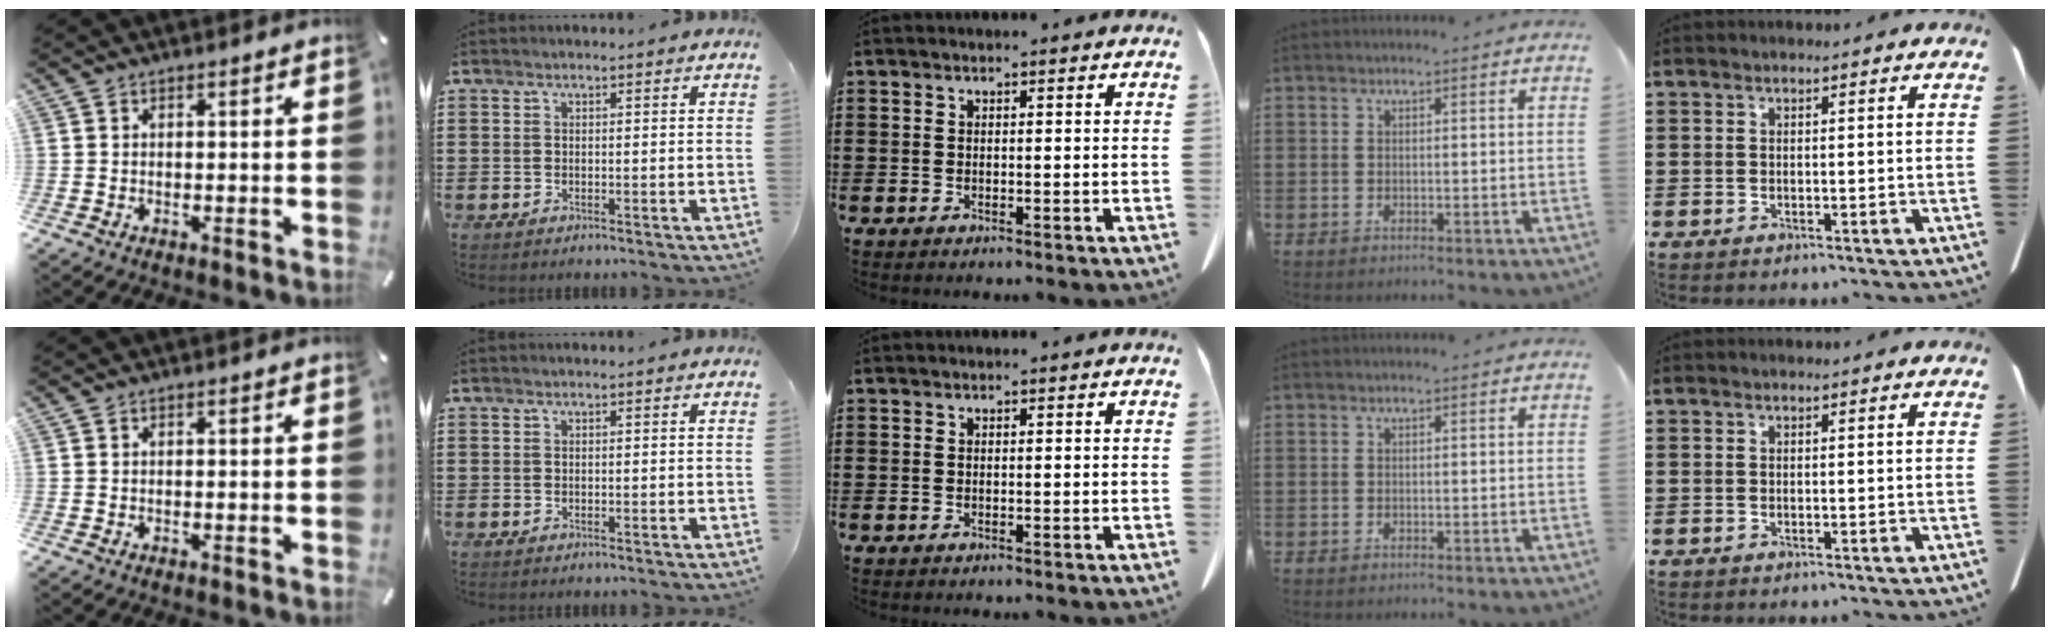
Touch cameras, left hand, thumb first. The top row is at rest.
{}